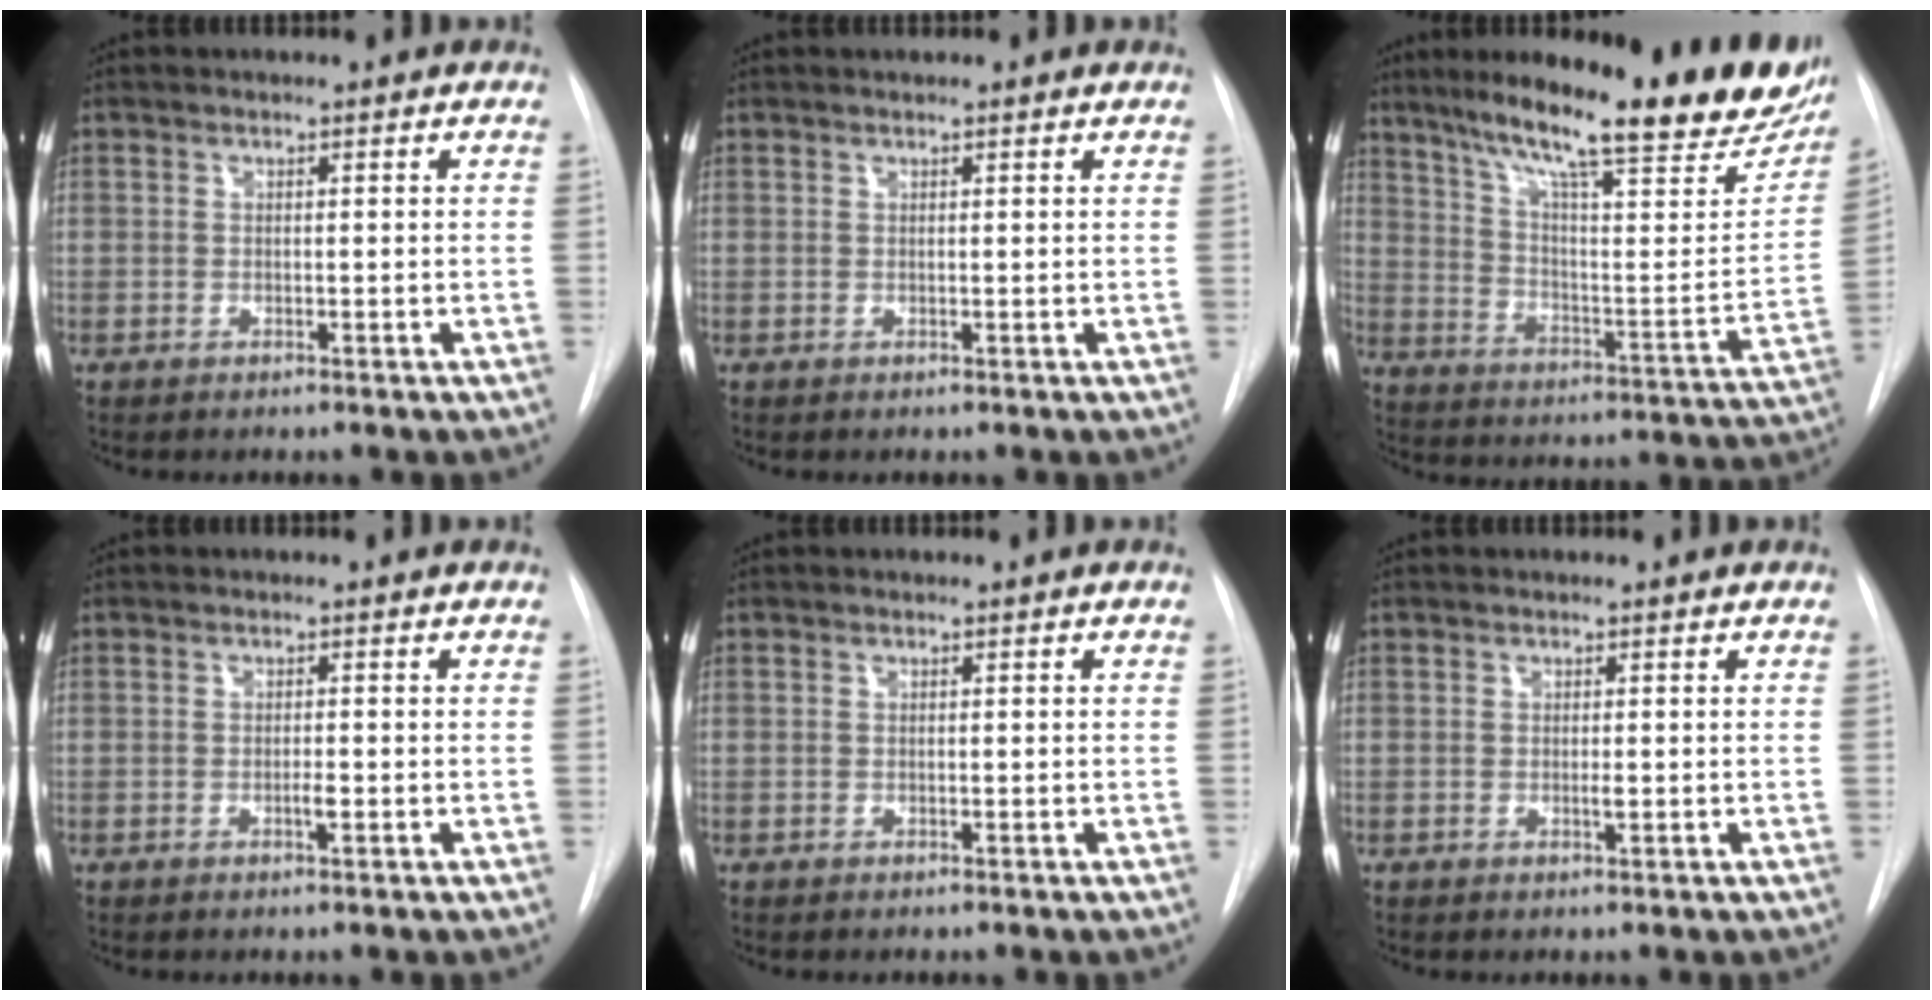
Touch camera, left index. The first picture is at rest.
{"total": 1.9, "force": [1.8, 0.2, 0.7], "torque": [-0.011, 0.015, 0.018]}
{"total": 28.9, "force": [21.1, 4.7, 19.2], "torque": [-0.272, -0.025, 0.286]}
{"total": 1.2, "force": [-0.9, 0.1, 0.8], "torque": [-0.016, -0.006, -0.015]}
{"total": 0.0}
{"total": 0.7, "force": [-0.5, 0.0, 0.5], "torque": [-0.013, -0.008, -0.009]}